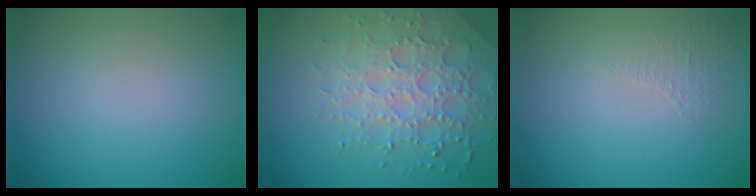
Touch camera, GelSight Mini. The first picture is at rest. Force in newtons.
{"total": 4.3, "press": 4.2, "slide": 0.9}
{"total": 0.8, "press": 0.4, "slide": 0.7}